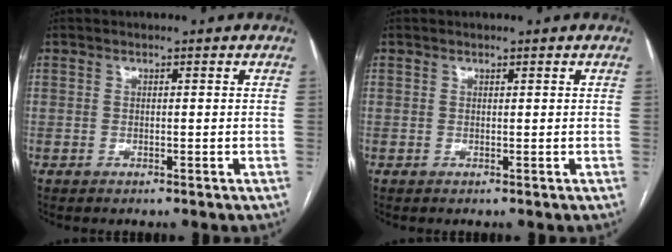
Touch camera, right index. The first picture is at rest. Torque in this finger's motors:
{"motor_torque": [-0.13, 0.04, -0.03, 0.00]}